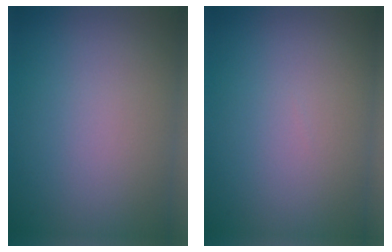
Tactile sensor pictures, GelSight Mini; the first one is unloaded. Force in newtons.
{"total": 0.0}